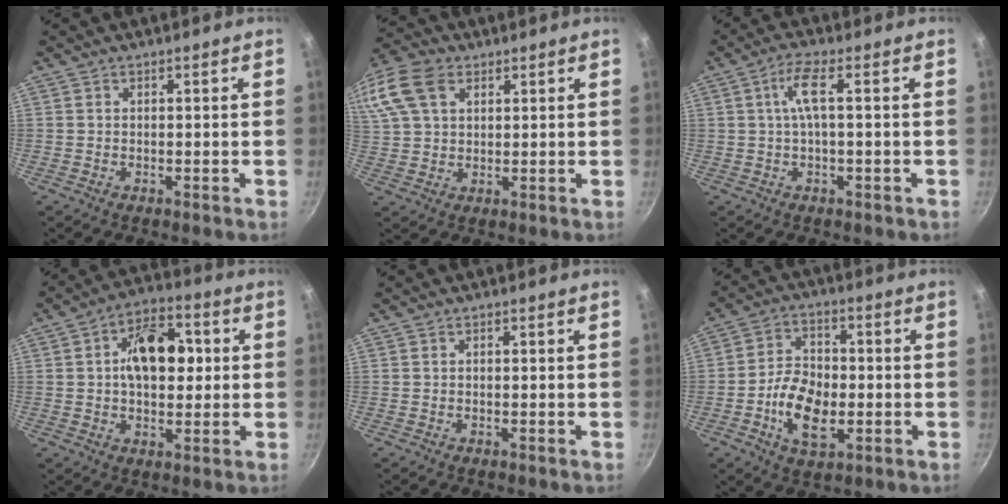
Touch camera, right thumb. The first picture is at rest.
{"total": 19.4, "force": [8.4, 13.4, 11.3], "torque": [-0.277, 0.047, 0.159]}
{"total": 5.0, "force": [0.3, 0.7, 4.9], "torque": [-0.105, 0.010, 0.006]}
{"total": 13.0, "force": [1.8, 8.1, 10.0], "torque": [-0.116, 0.014, 0.014]}
{"total": 0.0}
{"total": 11.2, "force": [-2.6, 6.8, 8.5], "torque": [-0.139, 0.016, -0.050]}